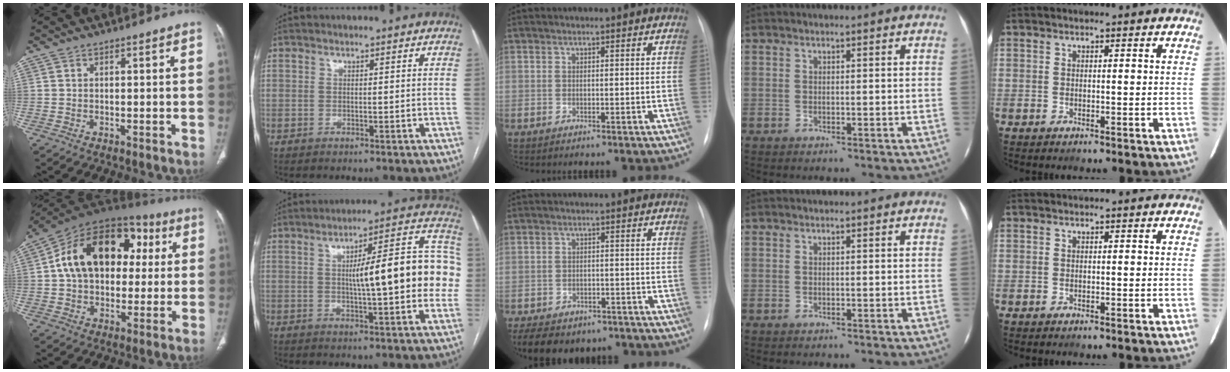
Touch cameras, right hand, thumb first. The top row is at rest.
{"thumb": {"total": 22.3, "force": [3.5, 15.2, 15.9], "torque": [-0.234, 0.033, 0.050]}, "index": {"total": 18.0, "force": [0.6, 3.6, 17.6], "torque": [-0.230, 0.042, 0.012]}, "middle": {"total": 12.9, "force": [-9.7, 7.1, 4.9], "torque": [-0.101, 0.000, -0.121]}}